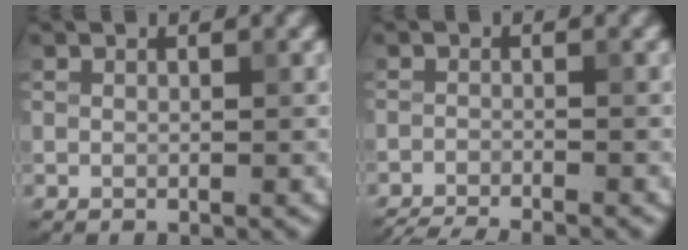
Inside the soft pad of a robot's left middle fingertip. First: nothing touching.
{"total": 5.3, "force": [-5.0, 0.7, 1.6], "torque": [-0.025, -0.021, -0.080]}